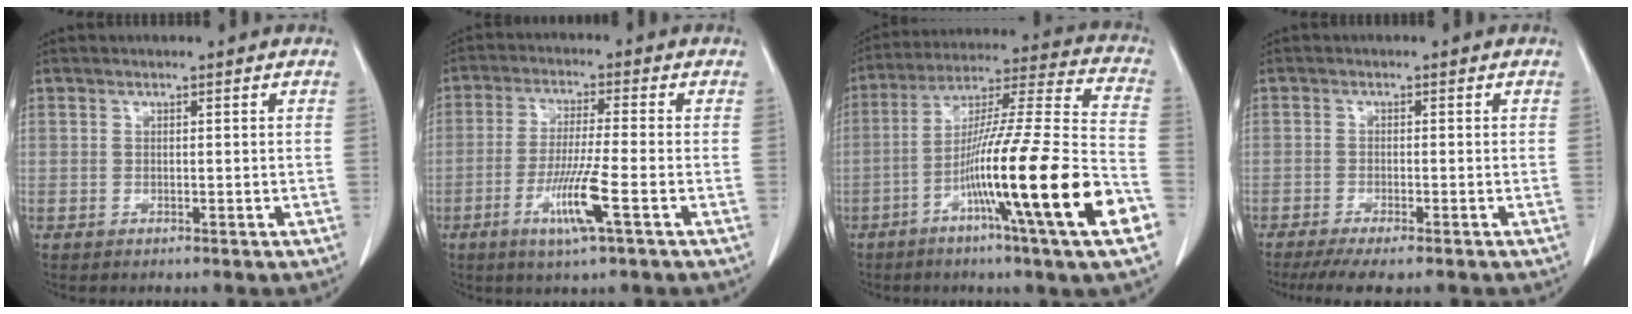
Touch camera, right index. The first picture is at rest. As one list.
[{"total": 8.2, "force": [-3.3, -0.5, 7.5], "torque": [-0.148, -0.016, -0.061]}, {"total": 23.4, "force": [-8.7, -0.7, 21.7], "torque": [-0.339, -0.026, -0.153]}, {"total": 6.8, "force": [-5.4, 0.8, 4.2], "torque": [-0.060, -0.014, -0.084]}]